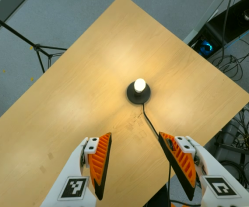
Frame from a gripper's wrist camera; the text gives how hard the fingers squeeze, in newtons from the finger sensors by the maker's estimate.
{"total": 0.0}